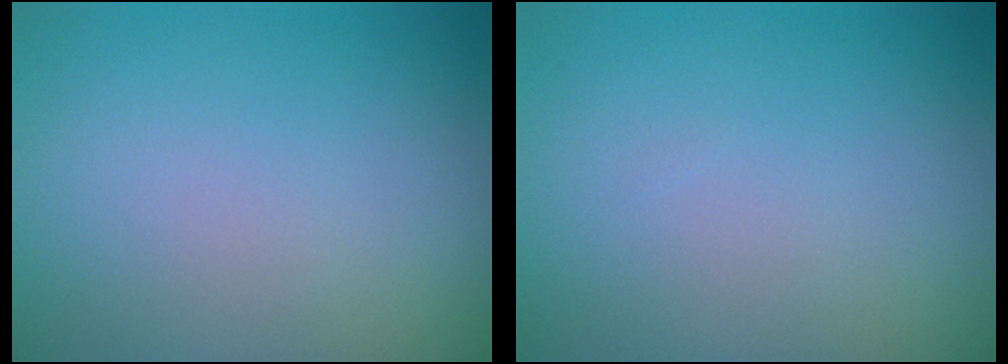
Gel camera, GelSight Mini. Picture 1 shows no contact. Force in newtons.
{"total": 0.0}